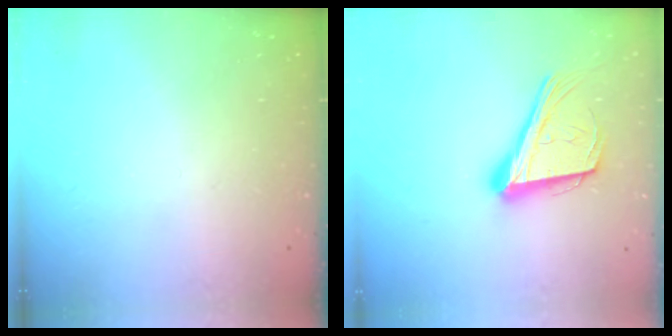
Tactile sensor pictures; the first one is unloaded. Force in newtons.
{"total": 20.2, "press": 19.6, "slide": 4.7}